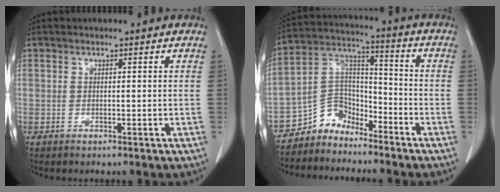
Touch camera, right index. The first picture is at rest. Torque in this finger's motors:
{"motor_torque": [-0.13, -0.04, -0.49, -0.21]}